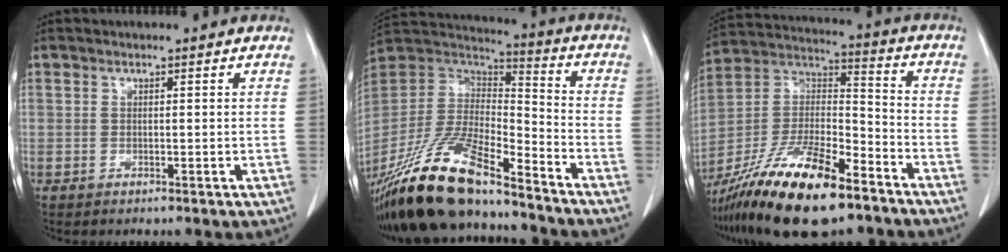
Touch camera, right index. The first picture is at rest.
{"total": 21.9, "force": [-17.2, 4.7, 12.6], "torque": [-0.274, -0.022, -0.323]}
{"total": 20.4, "force": [-14.4, 3.9, 13.9], "torque": [-0.292, -0.018, -0.262]}